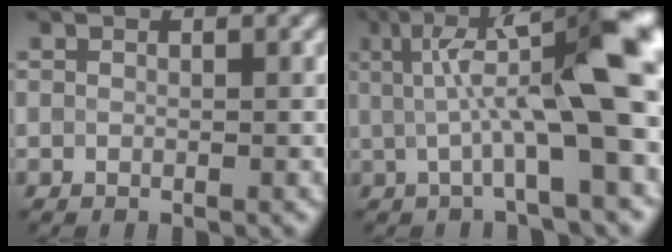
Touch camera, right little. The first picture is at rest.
{"total": 10.2, "force": [1.2, 2.3, 9.8], "torque": [-0.142, 0.005, 0.018]}